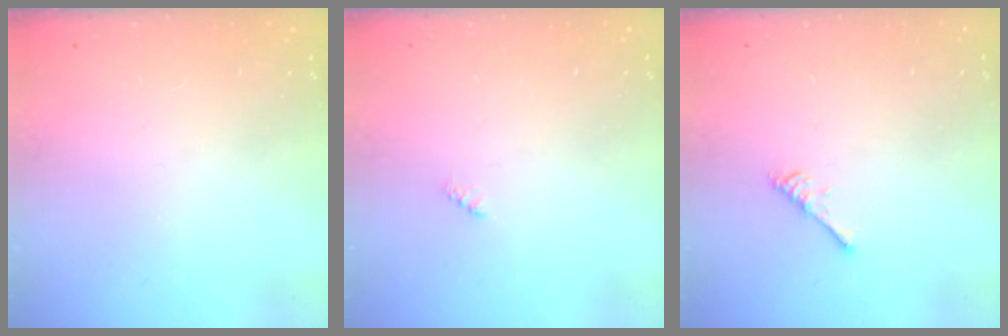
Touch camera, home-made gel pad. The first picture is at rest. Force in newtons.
{"total": 1.9, "press": 1.9, "slide": 0.4}
{"total": 2.9, "press": 2.9, "slide": 0.5}